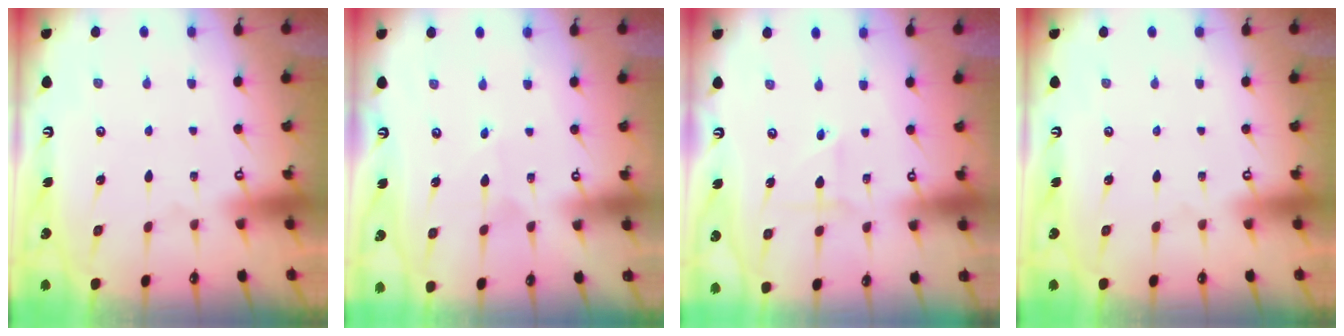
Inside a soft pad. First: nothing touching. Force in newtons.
{"total": 3.0, "press": 3.0, "slide": 0.2}
{"total": 1.6, "press": 1.4, "slide": 0.9}
{"total": 0.0}